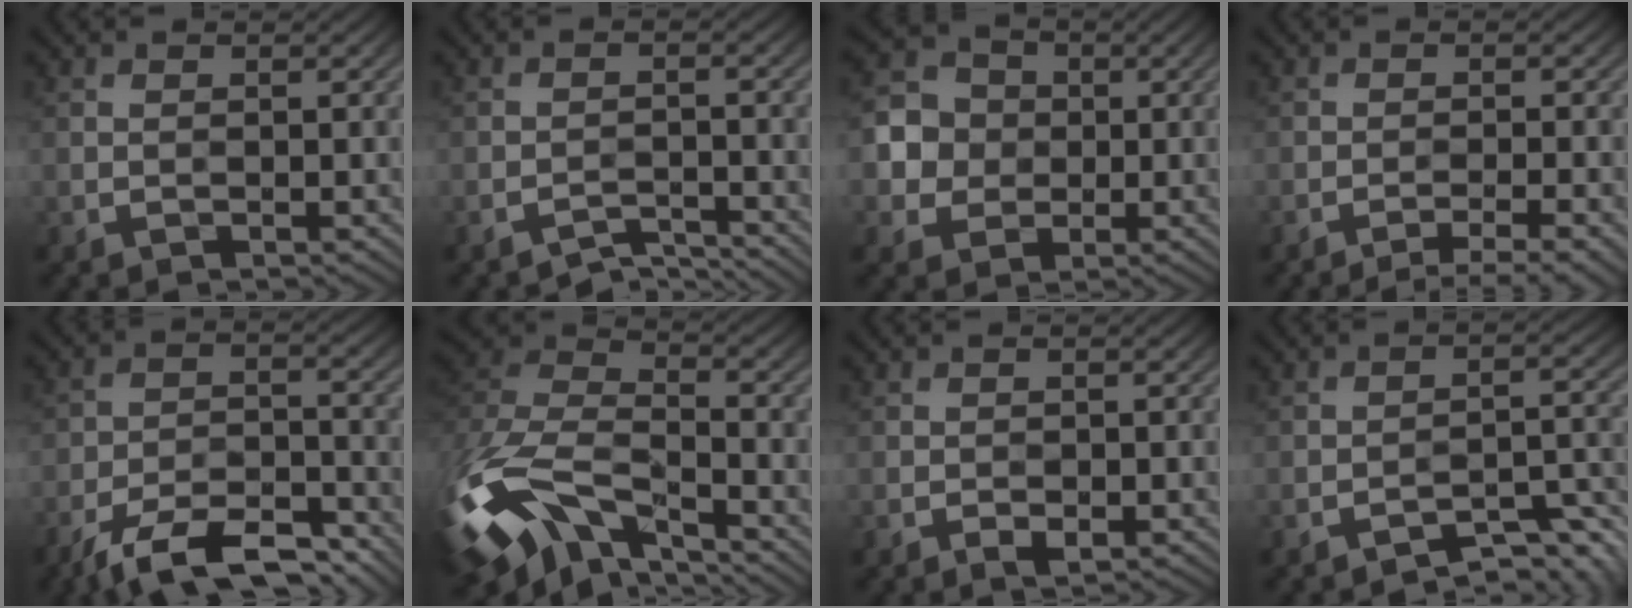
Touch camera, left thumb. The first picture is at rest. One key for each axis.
{"total": 3.6, "fx": -3.5, "fy": 0.4, "fz": 0.7, "tx": -0.011, "ty": 0.001, "tz": -0.058}
{"total": 5.5, "fx": 0.0, "fy": 5.3, "fz": 1.6, "tx": -0.036, "ty": 0.002, "tz": -0.013}
{"total": 4.1, "fx": -3.0, "fy": 0.6, "fz": 2.8, "tx": -0.041, "ty": 0.008, "tz": -0.054}
{"total": 11.1, "fx": -8.5, "fy": 4.0, "fz": 5.9, "tx": -0.101, "ty": -0.002, "tz": -0.151}
{"total": 16.6, "fx": -8.1, "fy": 8.8, "fz": 11.6, "tx": -0.300, "ty": -0.025, "tz": -0.147}
{"total": 1.3, "fx": -0.9, "fy": 0.7, "fz": 0.8, "tx": -0.012, "ty": -0.002, "tz": -0.012}
{"total": 5.8, "fx": -5.1, "fy": 0.7, "fz": 2.7, "tx": -0.040, "ty": 0.005, "tz": -0.076}